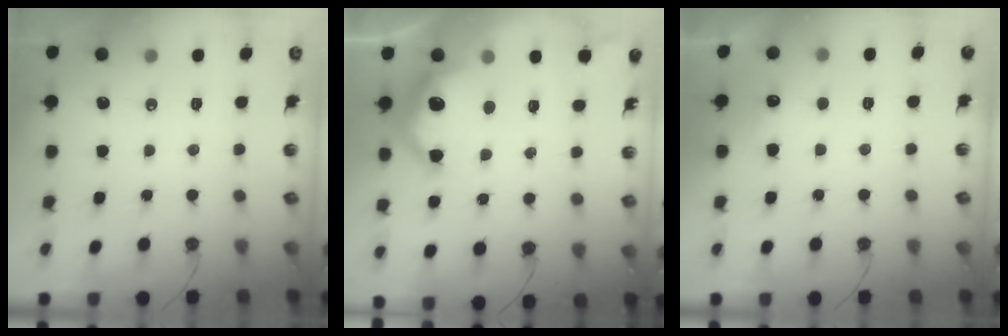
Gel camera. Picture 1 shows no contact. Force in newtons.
{"total": 16.3, "press": 16.3, "slide": 1.0}
{"total": 5.1, "press": 4.9, "slide": 1.3}